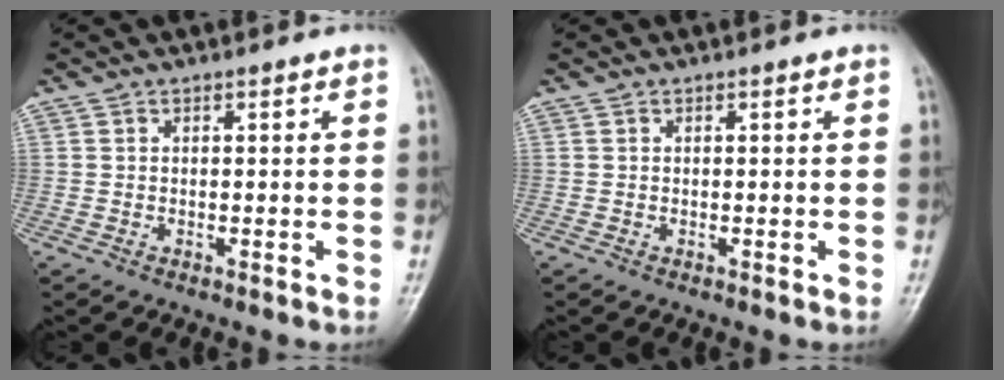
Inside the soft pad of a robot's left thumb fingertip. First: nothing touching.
{"total": 0.0}